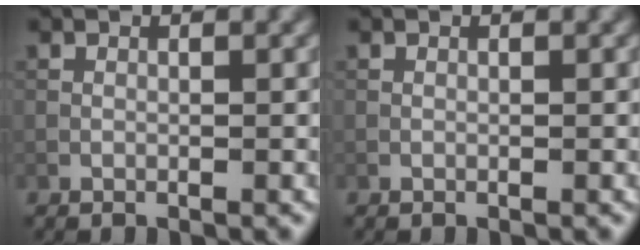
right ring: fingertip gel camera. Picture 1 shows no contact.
{"total": 0.0}